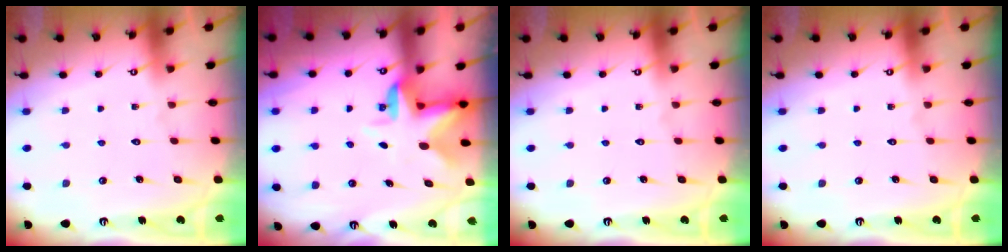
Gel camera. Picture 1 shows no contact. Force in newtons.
{"total": 4.2, "press": 4.2, "slide": 0.4}
{"total": 0.0}
{"total": 0.0}